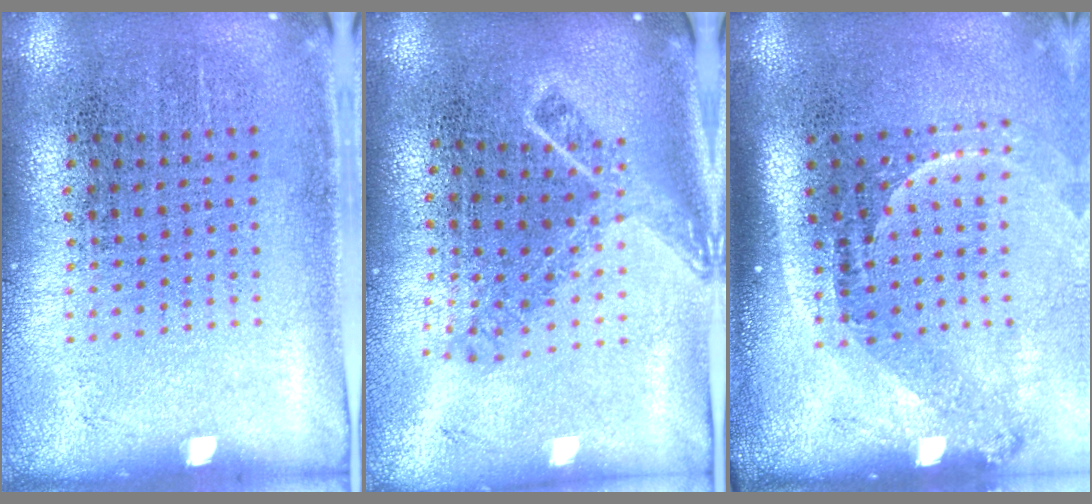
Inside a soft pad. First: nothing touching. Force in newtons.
{"total": 1.7, "press": 1.3, "slide": 1.1}
{"total": 2.2, "press": 1.5, "slide": 1.6}